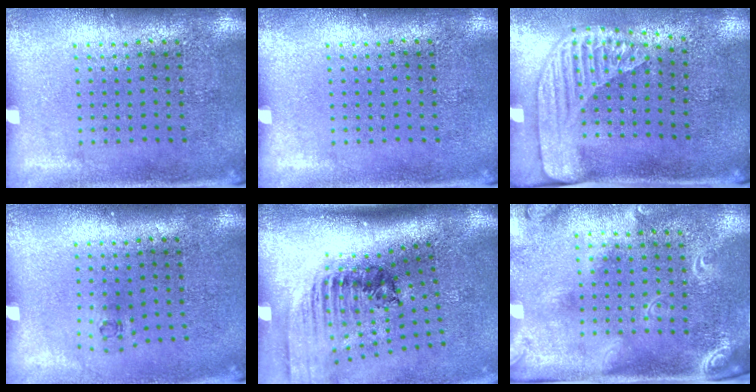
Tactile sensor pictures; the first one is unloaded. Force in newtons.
{"total": 0.0}
{"total": 2.3, "press": 1.8, "slide": 1.5}
{"total": 0.6, "press": 0.2, "slide": 0.5}
{"total": 2.4, "press": 1.7, "slide": 1.7}
{"total": 2.4, "press": 1.8, "slide": 1.6}